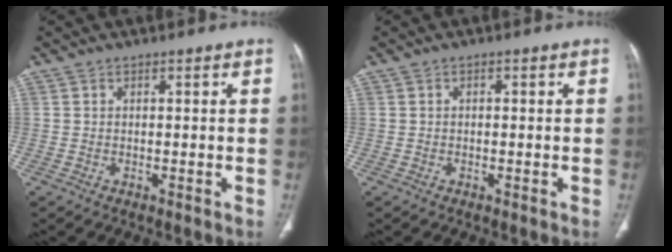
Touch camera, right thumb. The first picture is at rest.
{"total": 0.5, "force": [0.1, 0.3, 0.4], "torque": [-0.006, 0.002, 0.000]}